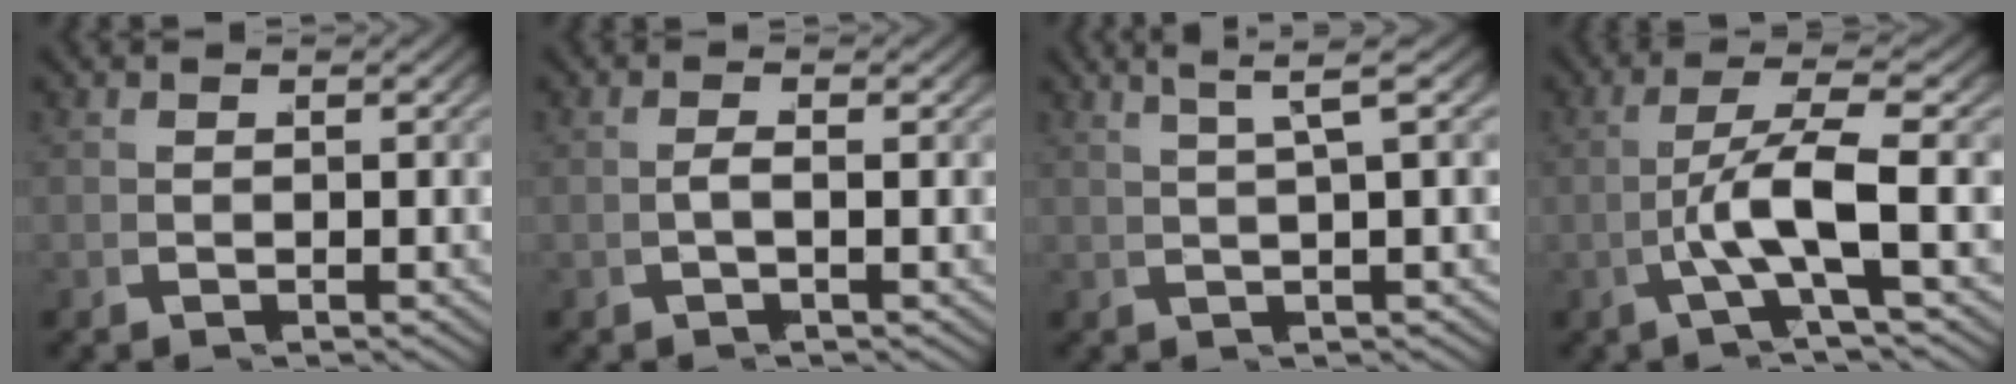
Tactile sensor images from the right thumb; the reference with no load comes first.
{"total": 1.0, "force": [-0.3, 0.3, 0.9], "torque": [-0.030, 0.003, -0.003]}
{"total": 4.2, "force": [2.6, 0.9, 3.2], "torque": [-0.032, 0.024, 0.032]}
{"total": 5.3, "force": [-0.2, 0.7, 5.2], "torque": [-0.109, -0.002, -0.002]}